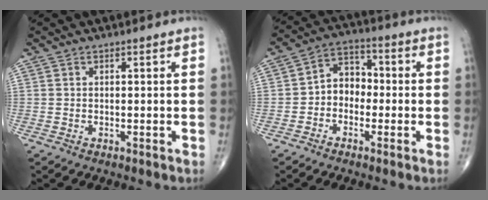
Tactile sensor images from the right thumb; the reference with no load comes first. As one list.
[{"total": 6.6, "force": [-1.7, 5.2, 3.6], "torque": [-0.031, 0.034, -0.048]}]